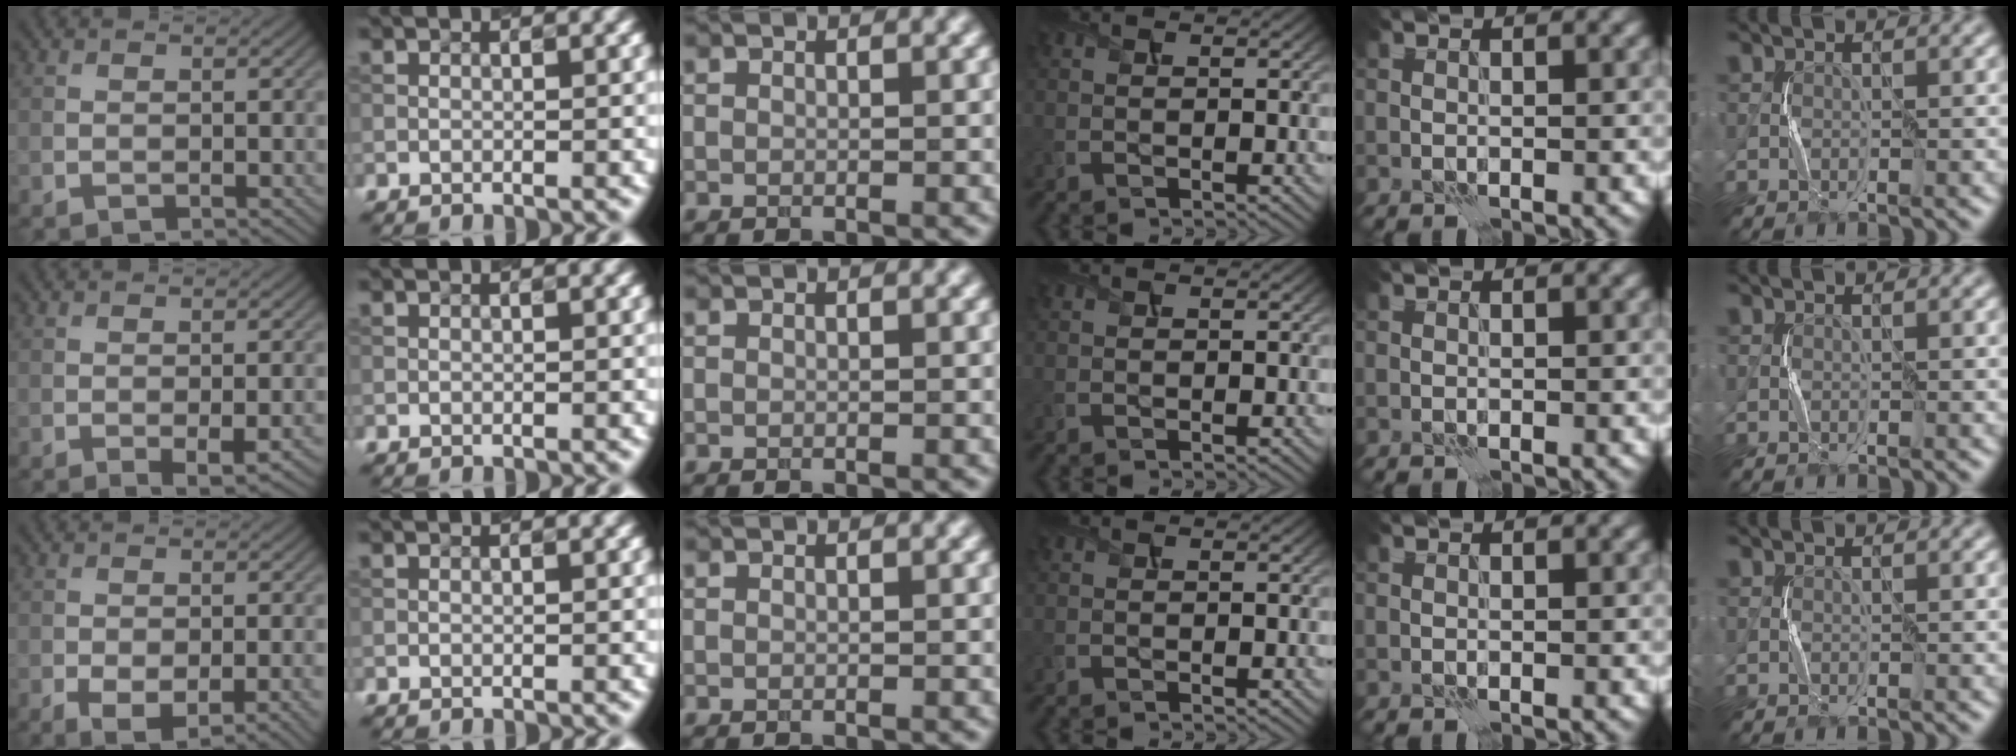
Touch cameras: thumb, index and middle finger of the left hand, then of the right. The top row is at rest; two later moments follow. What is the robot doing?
{"motion": "squeeze", "object": "air blower"}